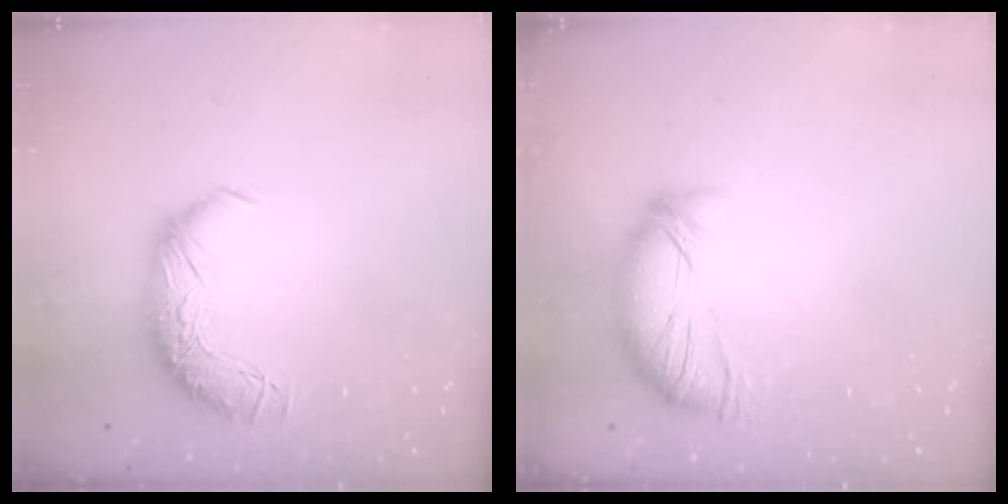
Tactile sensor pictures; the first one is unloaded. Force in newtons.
{"total": 3.5, "press": 3.1, "slide": 1.7}